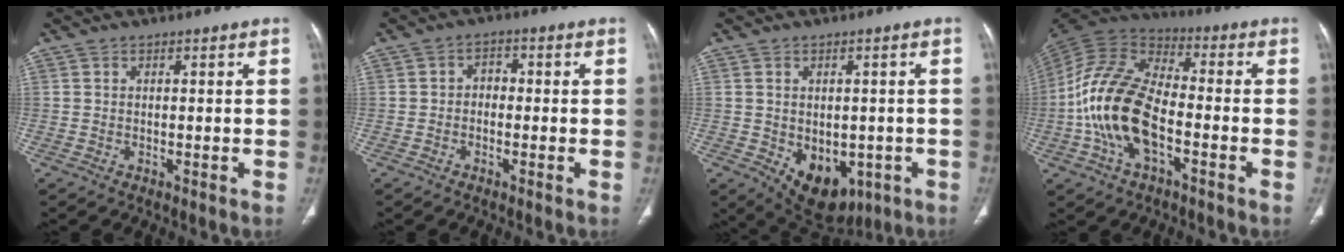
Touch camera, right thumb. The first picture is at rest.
{"total": 2.6, "force": [-0.5, 2.0, 1.5], "torque": [-0.009, 0.013, -0.018]}
{"total": 11.6, "force": [-3.9, 7.8, 7.6], "torque": [-0.076, 0.002, -0.034]}
{"total": 17.8, "force": [-4.5, 9.5, 14.4], "torque": [-0.287, 0.032, -0.087]}